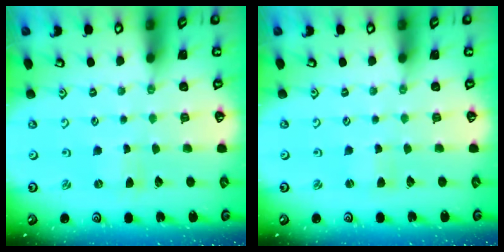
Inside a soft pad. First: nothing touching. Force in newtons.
{"total": 2.4, "press": 2.4, "slide": 0.5}